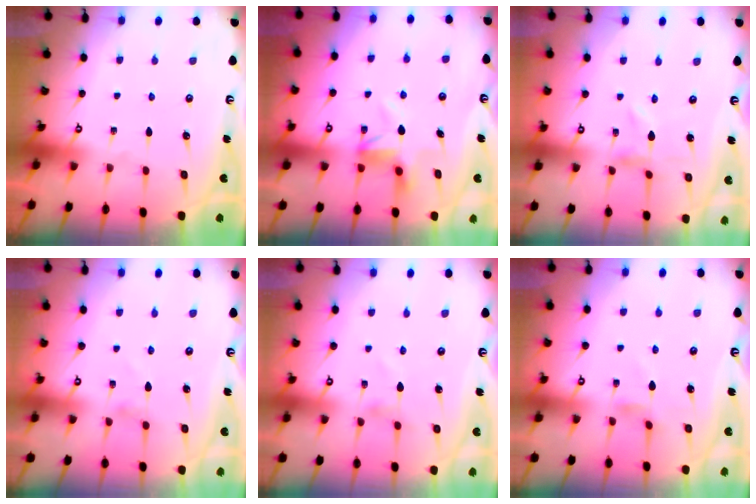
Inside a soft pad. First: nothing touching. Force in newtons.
{"total": 5.2, "press": 5.2, "slide": 0.7}
{"total": 0.0}
{"total": 0.0}
{"total": 1.0, "press": 0.9, "slide": 0.3}
{"total": 3.0, "press": 2.9, "slide": 0.5}